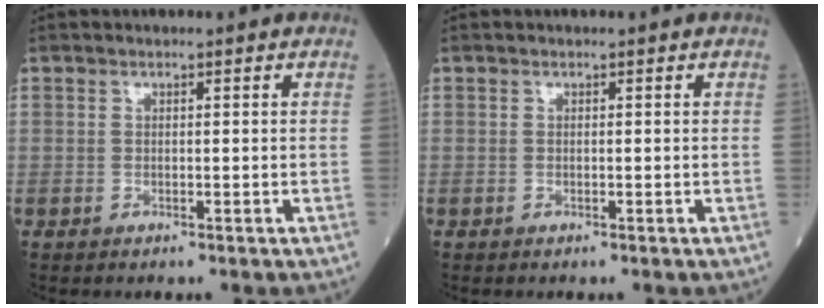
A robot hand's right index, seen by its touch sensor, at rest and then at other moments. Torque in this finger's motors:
{"motor_torque": [0.01, -0.01, 0.00, 0.00]}